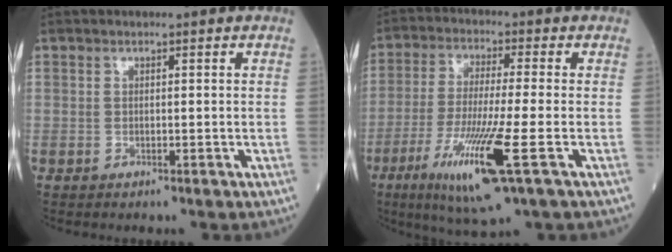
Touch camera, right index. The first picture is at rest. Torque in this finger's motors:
{"motor_torque": [1.72, -0.42, 0.90, 0.21]}